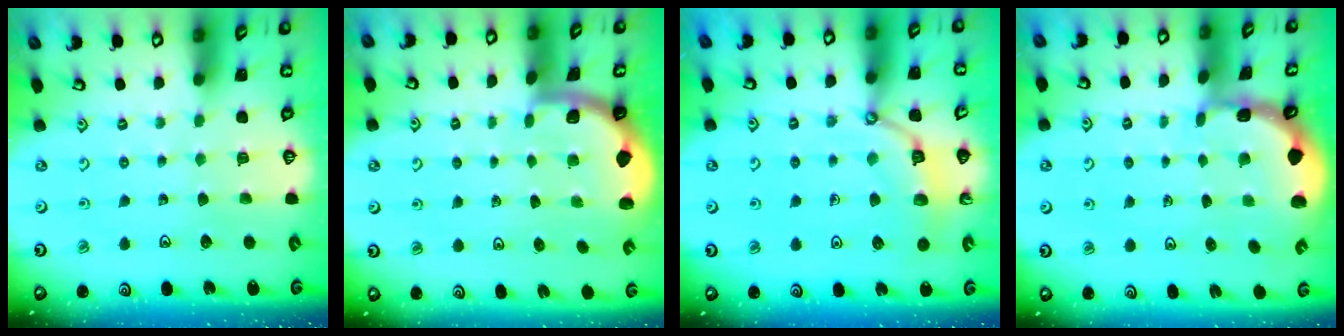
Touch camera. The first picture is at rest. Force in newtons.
{"total": 1.4, "press": 1.4, "slide": 0.1}
{"total": 6.9, "press": 6.9, "slide": 0.4}
{"total": 1.5, "press": 1.5, "slide": 0.1}